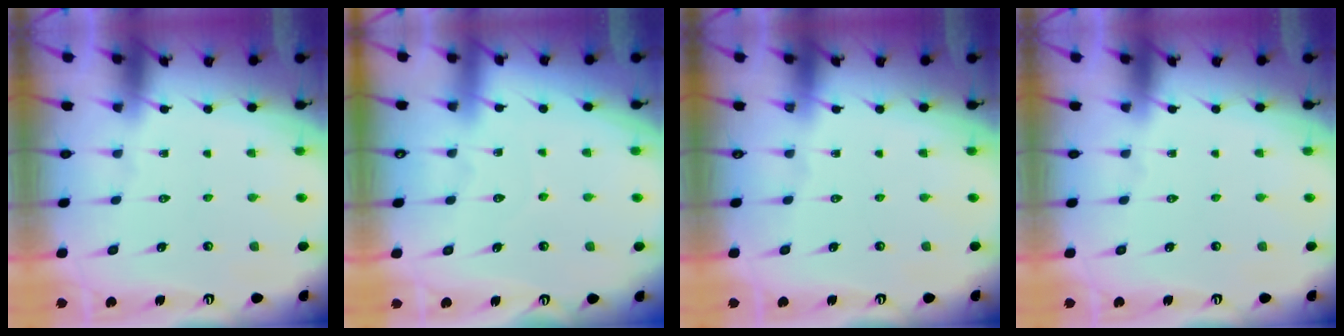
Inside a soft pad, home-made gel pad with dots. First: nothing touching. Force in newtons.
{"total": 3.3, "press": 3.3, "slide": 0.2}
{"total": 0.0}
{"total": 0.0}